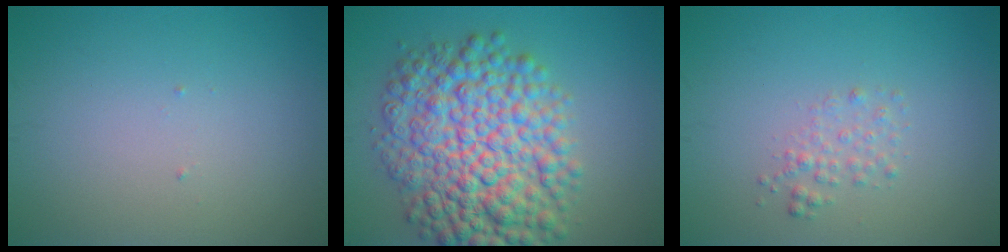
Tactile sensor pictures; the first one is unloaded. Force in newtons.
{"total": 10.8, "press": 10.8, "slide": 0.1}
{"total": 1.4, "press": 1.4, "slide": 0.1}